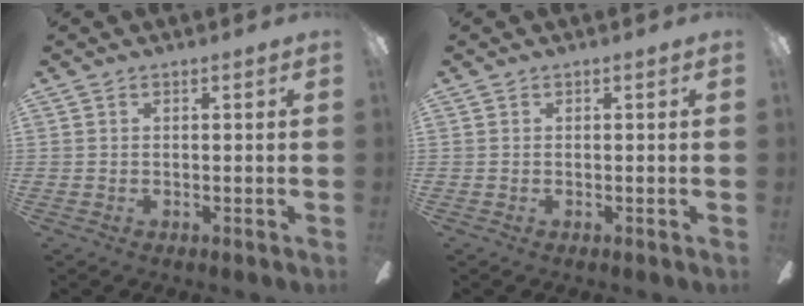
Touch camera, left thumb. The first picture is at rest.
{"total": 0.0}